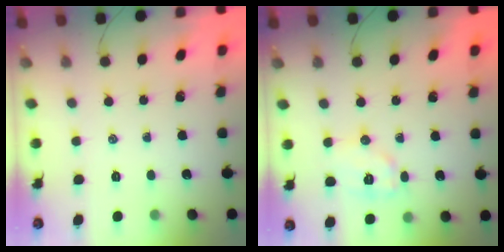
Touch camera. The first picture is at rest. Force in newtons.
{"total": 8.5, "press": 8.5, "slide": 0.4}